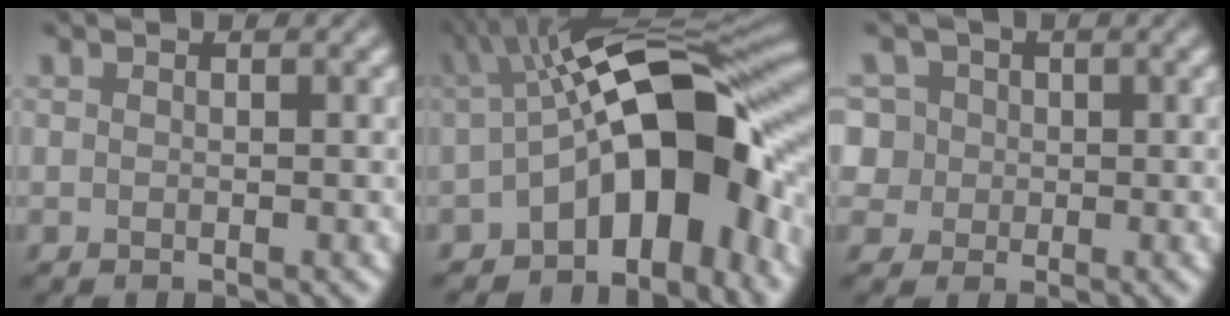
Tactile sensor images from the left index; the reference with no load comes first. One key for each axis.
{"total": 12.2, "fx": -2.4, "fy": 5.4, "fz": 10.7, "tx": -0.130, "ty": 0.013, "tz": -0.054}
{"total": 6.3, "fx": 2.0, "fy": 5.6, "fz": 2.2, "tx": -0.042, "ty": 0.027, "tz": 0.006}